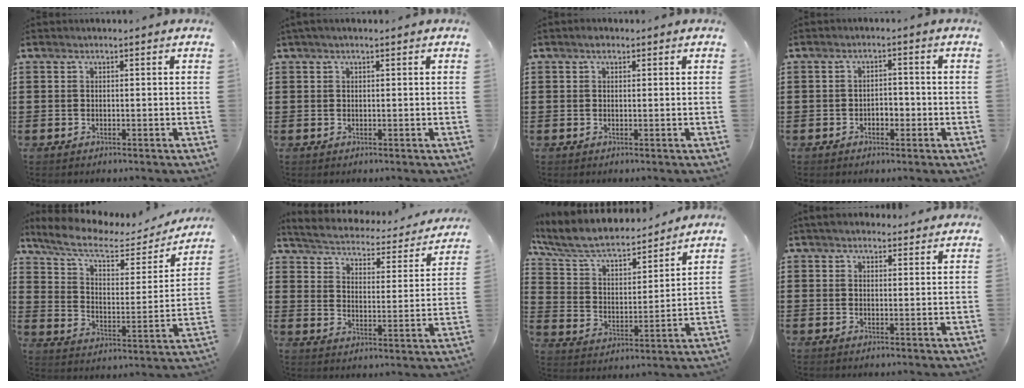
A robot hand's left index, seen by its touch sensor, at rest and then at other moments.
{"total": 0.7, "force": [0.4, 0.2, 0.6], "torque": [-0.011, 0.003, 0.007]}
{"total": 1.3, "force": [0.7, 0.7, 0.7], "torque": [-0.009, 0.001, 0.011]}
{"total": 2.0, "force": [-0.9, 1.3, 1.3], "torque": [-0.029, 0.004, -0.022]}
{"total": 8.4, "force": [6.2, 2.6, 5.0], "torque": [-0.122, -0.026, 0.104]}
{"total": 2.8, "force": [2.7, 0.3, 0.6], "torque": [-0.033, -0.027, 0.036]}
{"total": 7.7, "force": [6.9, 1.6, 3.2], "torque": [-0.091, -0.044, 0.115]}
{"total": 2.7, "force": [2.4, 1.1, 0.5], "torque": [-0.016, 0.002, 0.045]}